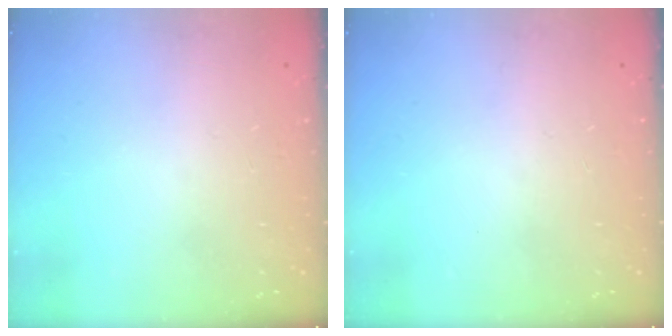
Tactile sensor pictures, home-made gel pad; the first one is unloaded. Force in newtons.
{"total": 0.0}